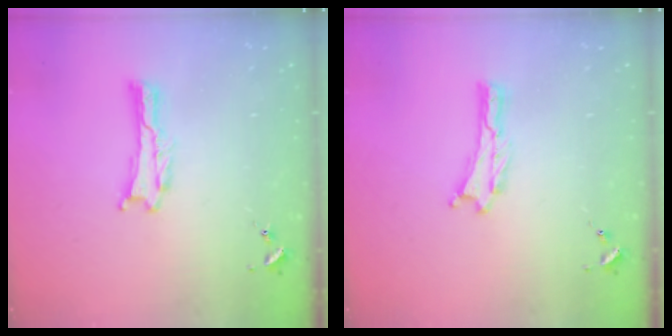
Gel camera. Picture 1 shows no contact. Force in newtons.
{"total": 0.0}